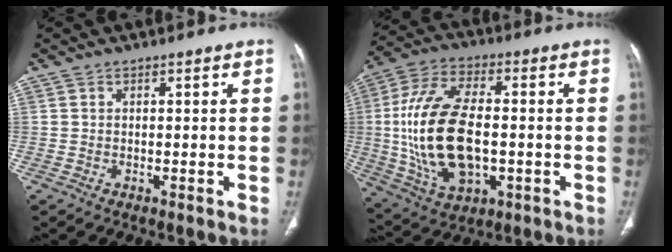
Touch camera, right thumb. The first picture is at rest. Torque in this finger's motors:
{"motor_torque": [0.90, 1.84, 2.75, -0.01, 0.69]}